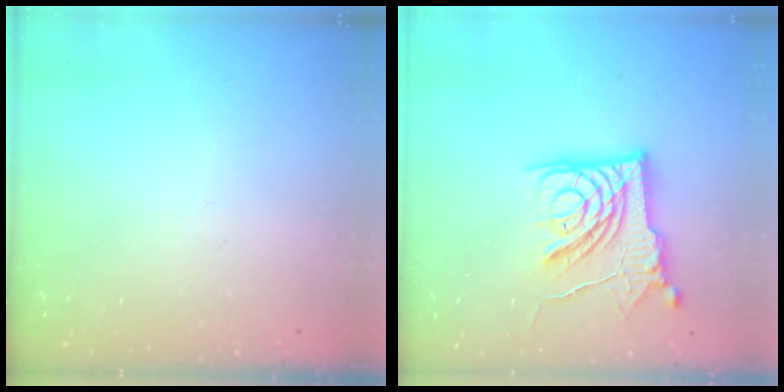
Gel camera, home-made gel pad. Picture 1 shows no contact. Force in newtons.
{"total": 14.2, "press": 14.1, "slide": 1.1}